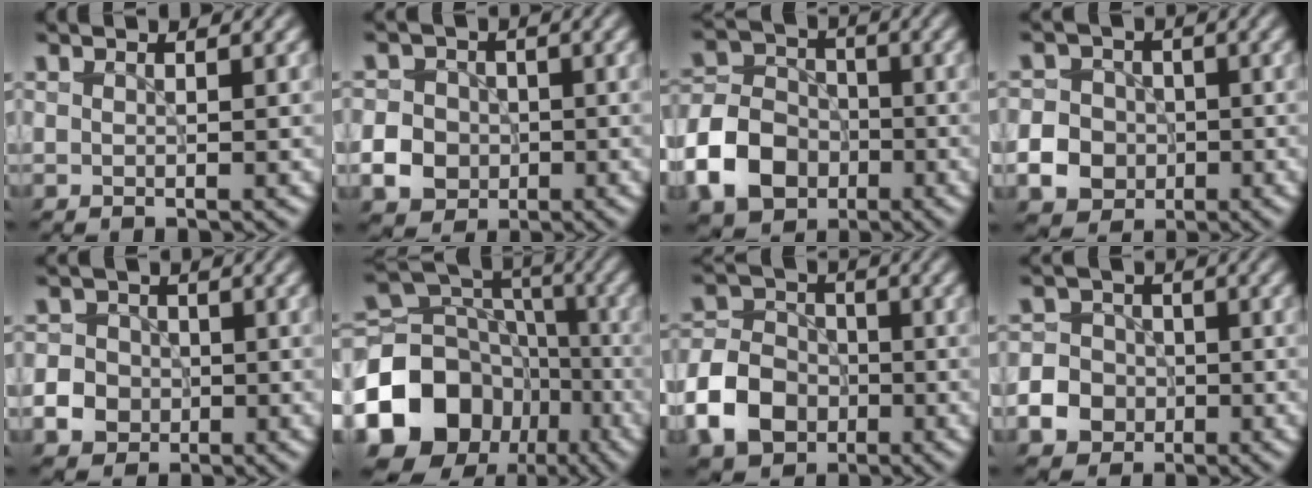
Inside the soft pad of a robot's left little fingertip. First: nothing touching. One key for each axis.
{"total": 5.2, "fx": -1.5, "fy": 4.7, "fz": 1.6, "tx": -0.022, "ty": -0.002, "tz": -0.046}
{"total": 7.8, "fx": -3.1, "fy": 6.1, "fz": 3.8, "tx": -0.085, "ty": -0.002, "tz": -0.072}
{"total": 7.8, "fx": -2.7, "fy": 7.0, "fz": 1.9, "tx": -0.040, "ty": -0.020, "tz": -0.069}
{"total": 4.9, "fx": -1.6, "fy": 4.4, "fz": 1.3, "tx": -0.011, "ty": -0.002, "tz": -0.046}
{"total": 17.7, "fx": -7.7, "fy": 14.1, "fz": 7.5, "tx": -0.170, "ty": -0.014, "tz": -0.130}
{"total": 7.0, "fx": -2.7, "fy": 5.4, "fz": 3.4, "tx": -0.074, "ty": 0.001, "tz": -0.066}
{"total": 6.0, "fx": -2.5, "fy": 5.2, "fz": 1.6, "tx": -0.021, "ty": -0.009, "tz": -0.065}